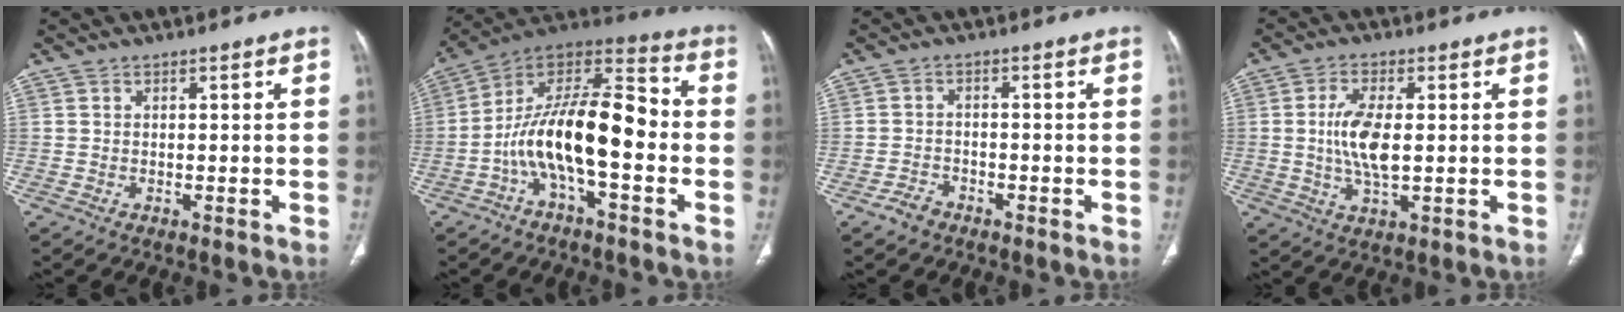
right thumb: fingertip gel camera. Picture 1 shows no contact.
{"total": 18.2, "force": [-3.9, 7.3, 16.2], "torque": [-0.270, 0.070, -0.074]}
{"total": 2.8, "force": [-2.1, 1.7, 0.9], "torque": [-0.020, 0.015, -0.035]}
{"total": 8.2, "force": [0.3, 3.4, 7.4], "torque": [-0.158, -0.005, 0.006]}